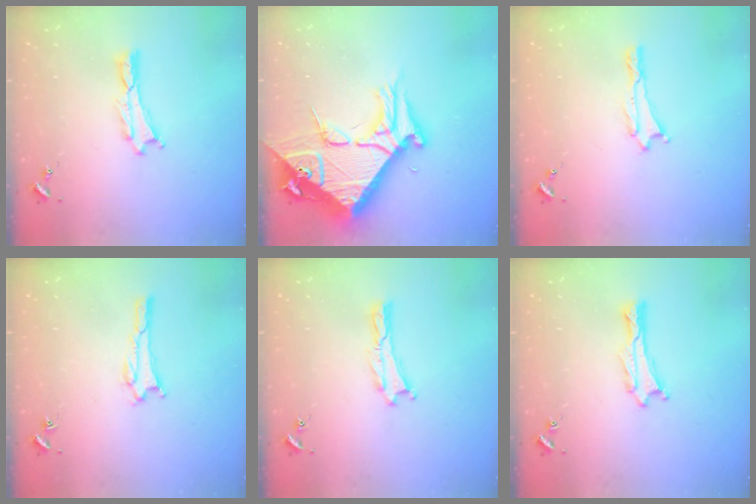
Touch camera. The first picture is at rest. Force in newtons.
{"total": 13.0, "press": 12.9, "slide": 1.4}
{"total": 0.0}
{"total": 1.5, "press": 1.5, "slide": 0.2}
{"total": 0.0}
{"total": 0.0}